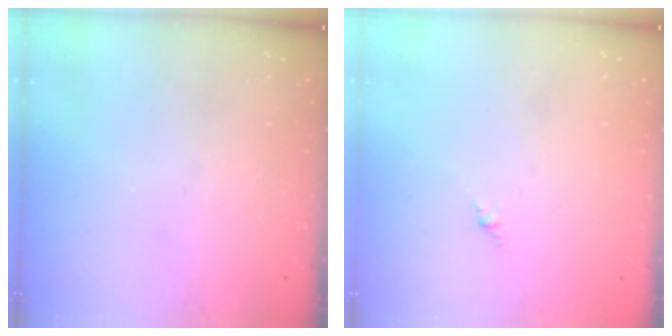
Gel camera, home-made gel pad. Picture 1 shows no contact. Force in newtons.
{"total": 0.0}